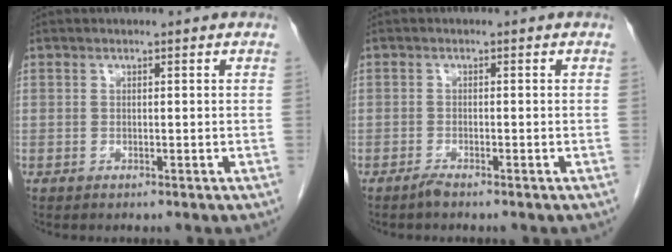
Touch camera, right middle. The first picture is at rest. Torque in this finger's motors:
{"motor_torque": [-0.18, 0.23, 0.00, -0.01]}